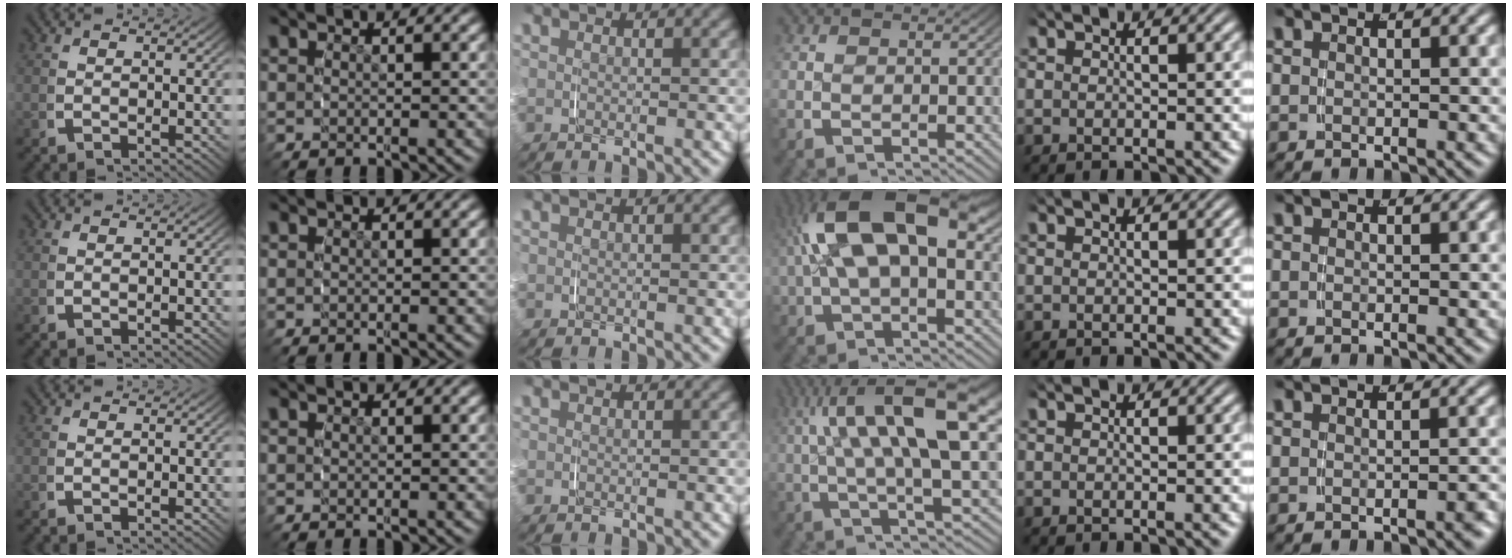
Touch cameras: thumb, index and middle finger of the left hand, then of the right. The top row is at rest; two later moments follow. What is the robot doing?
{"motion": "grasp_and_lifting", "object": "glasses case"}